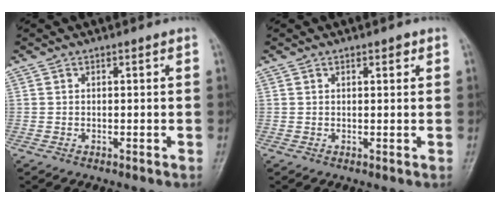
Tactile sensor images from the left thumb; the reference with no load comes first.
{"total": 1.7, "force": [1.0, 0.7, 1.3], "torque": [-0.012, -0.001, 0.012]}